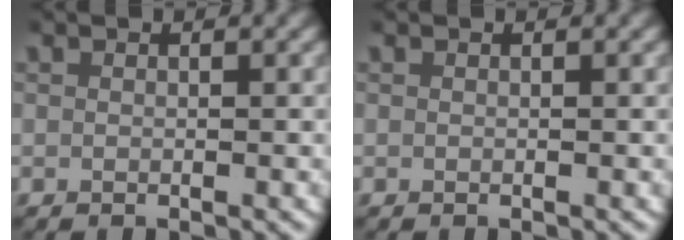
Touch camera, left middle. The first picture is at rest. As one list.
[{"total": 0.0}]